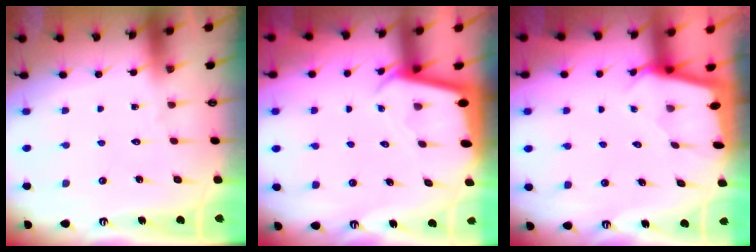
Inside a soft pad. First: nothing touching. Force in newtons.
{"total": 2.0, "press": 2.0, "slide": 0.1}
{"total": 1.5, "press": 1.5, "slide": 0.2}